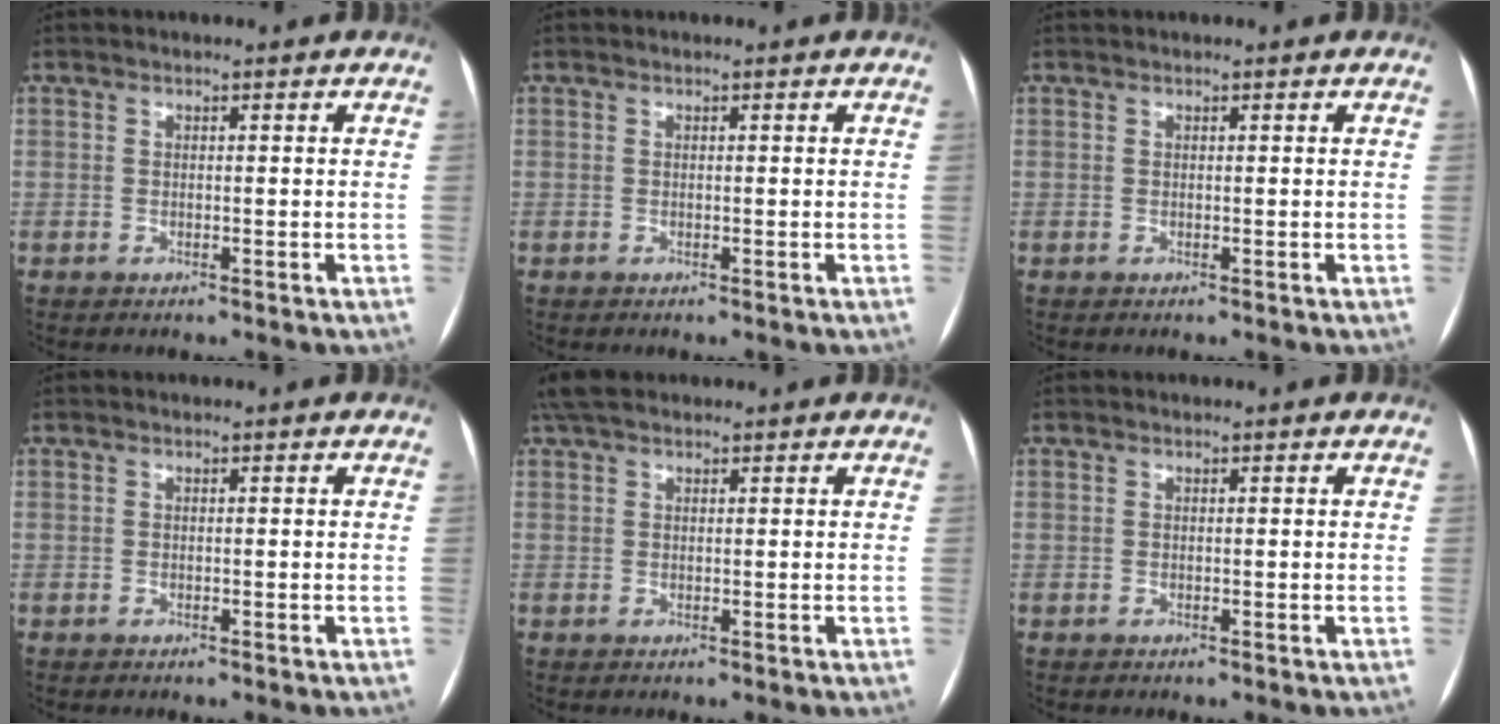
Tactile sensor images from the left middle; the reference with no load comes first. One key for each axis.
{"total": 0.0}
{"total": 0.0}
{"total": 0.0}
{"total": 4.7, "fx": 3.7, "fy": 1.9, "fz": 2.2, "tx": -0.044, "ty": 0.035, "tz": 0.070}
{"total": 0.0}